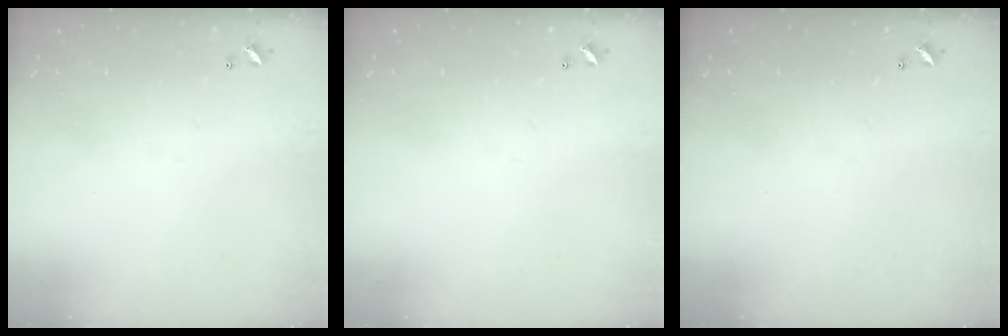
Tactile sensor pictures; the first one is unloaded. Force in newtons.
{"total": 0.0}
{"total": 0.0}